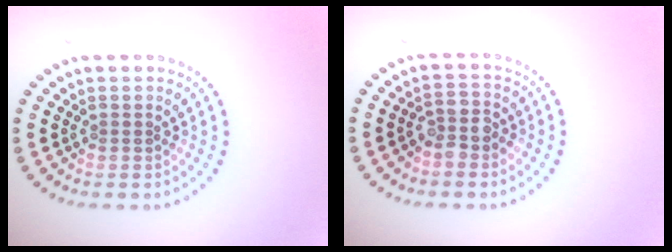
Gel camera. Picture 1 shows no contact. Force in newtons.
{"total": 2.3, "press": 2.0, "slide": 1.1}